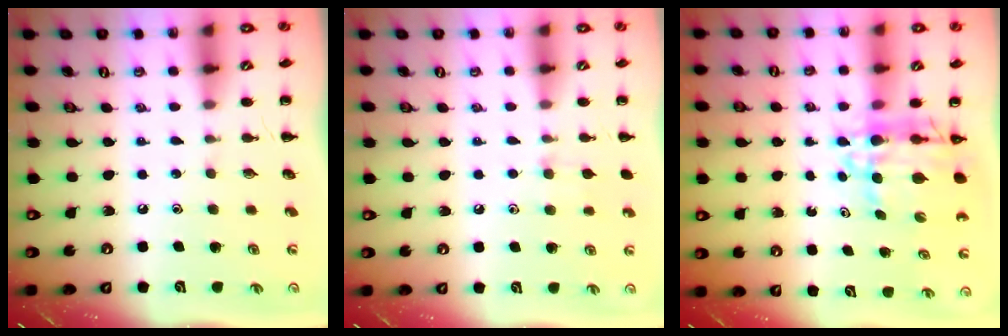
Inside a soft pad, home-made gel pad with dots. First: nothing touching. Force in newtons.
{"total": 5.8, "press": 5.4, "slide": 2.2}
{"total": 8.6, "press": 7.7, "slide": 3.6}